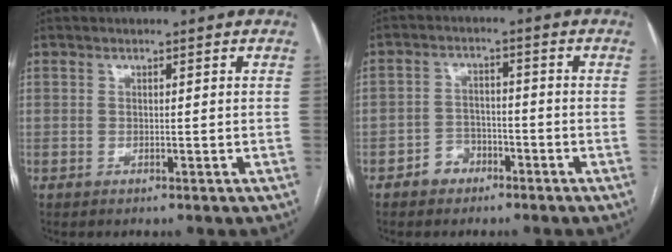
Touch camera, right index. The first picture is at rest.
{"total": 3.8, "force": [-2.4, 2.7, 1.1], "torque": [-0.012, 0.013, -0.043]}